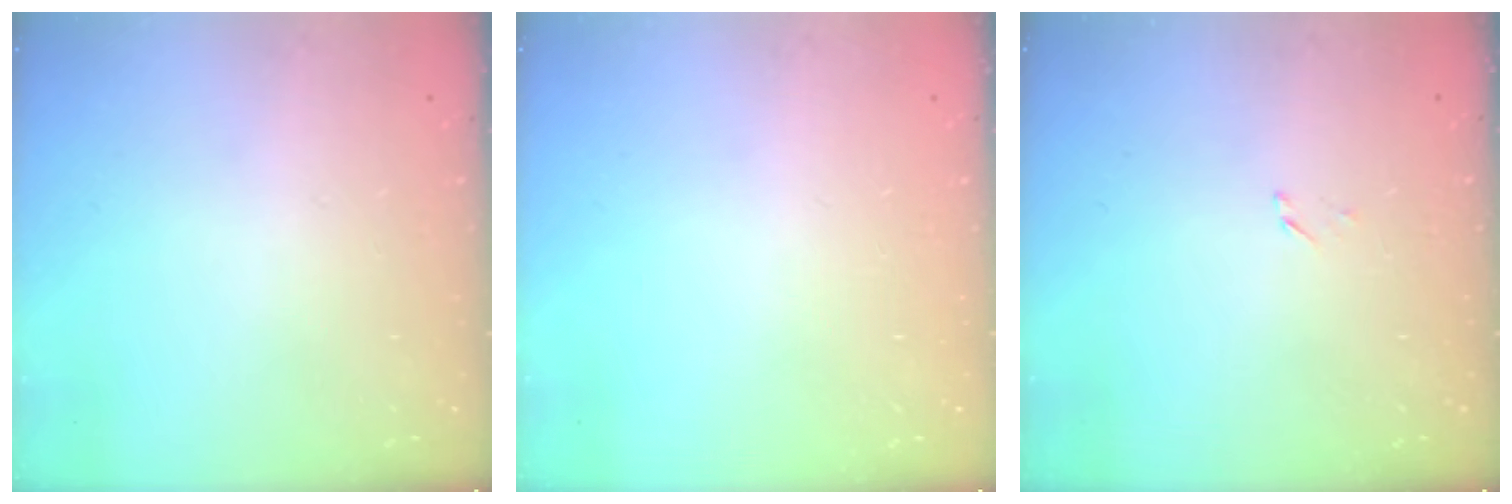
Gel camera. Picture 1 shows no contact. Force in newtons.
{"total": 0.0}
{"total": 1.4, "press": 1.4, "slide": 0.2}